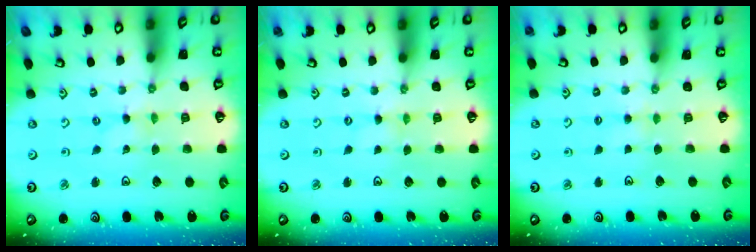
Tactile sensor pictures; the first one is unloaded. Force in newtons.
{"total": 0.0}
{"total": 2.9, "press": 2.9, "slide": 0.4}